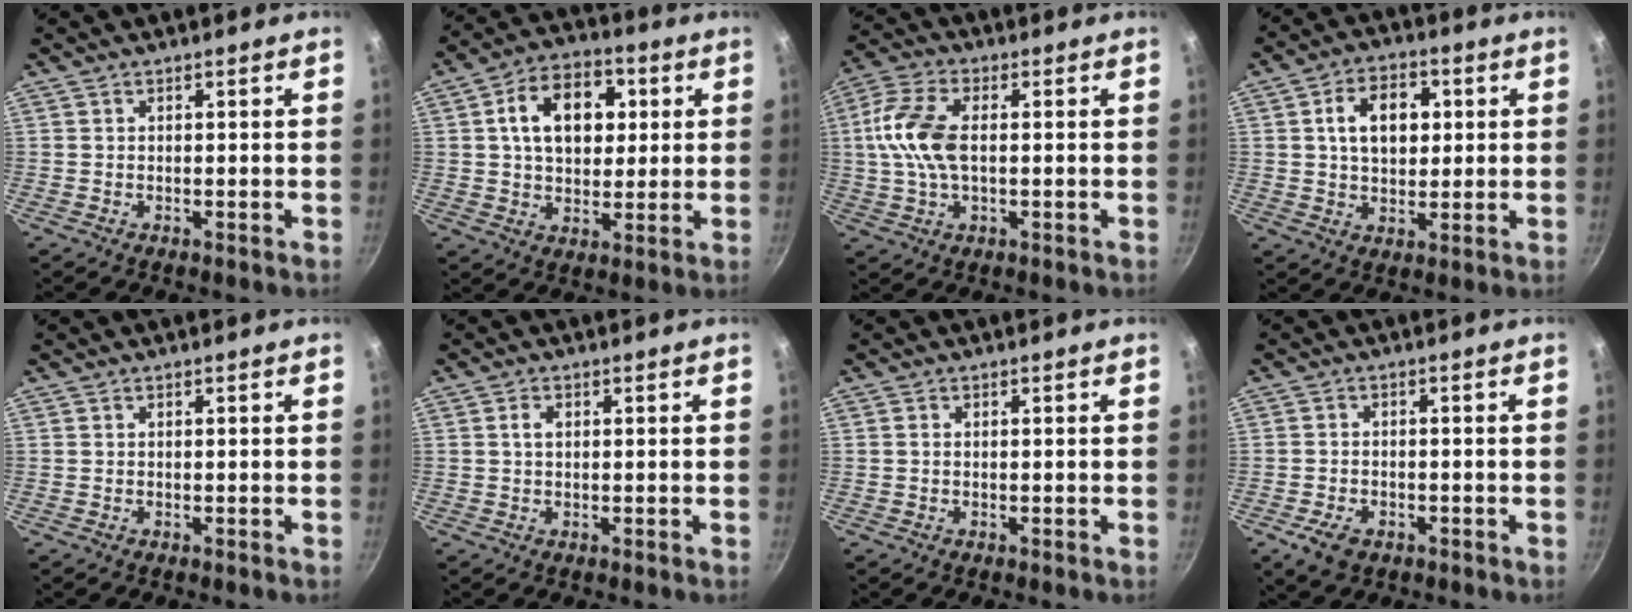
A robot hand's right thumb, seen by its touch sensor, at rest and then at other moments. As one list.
[{"total": 14.9, "force": [3.5, 10.3, 10.2], "torque": [-0.123, 0.011, 0.044]}, {"total": 11.0, "force": [0.7, 6.0, 9.2], "torque": [-0.188, 0.019, 0.003]}, {"total": 10.2, "force": [2.1, 7.0, 7.2], "torque": [-0.091, 0.006, 0.028]}, {"total": 0.0}, {"total": 1.7, "force": [0.4, 1.1, 1.2], "torque": [-0.019, 0.004, 0.006]}, {"total": 0.5, "force": [0.0, 0.4, 0.4], "torque": [-0.007, 0.003, 0.000]}, {"total": 5.2, "force": [-2.5, 3.3, 3.2], "torque": [-0.057, 0.011, -0.040]}]